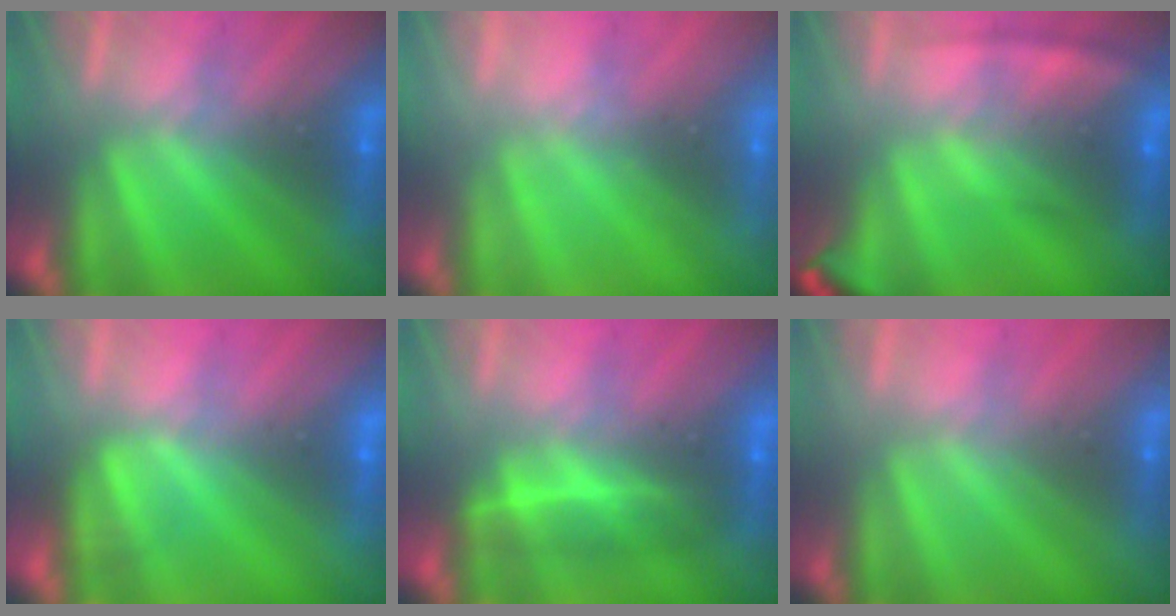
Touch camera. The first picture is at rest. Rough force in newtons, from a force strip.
{"total": 2.3}
{"total": 6.9}
{"total": 4.5}
{"total": 2.0}
{"total": 2.9}